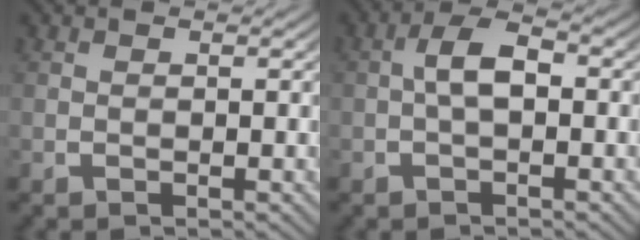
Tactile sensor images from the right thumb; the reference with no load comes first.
{"total": 3.9, "force": [0.0, 2.1, 3.4], "torque": [-0.062, 0.005, -0.004]}